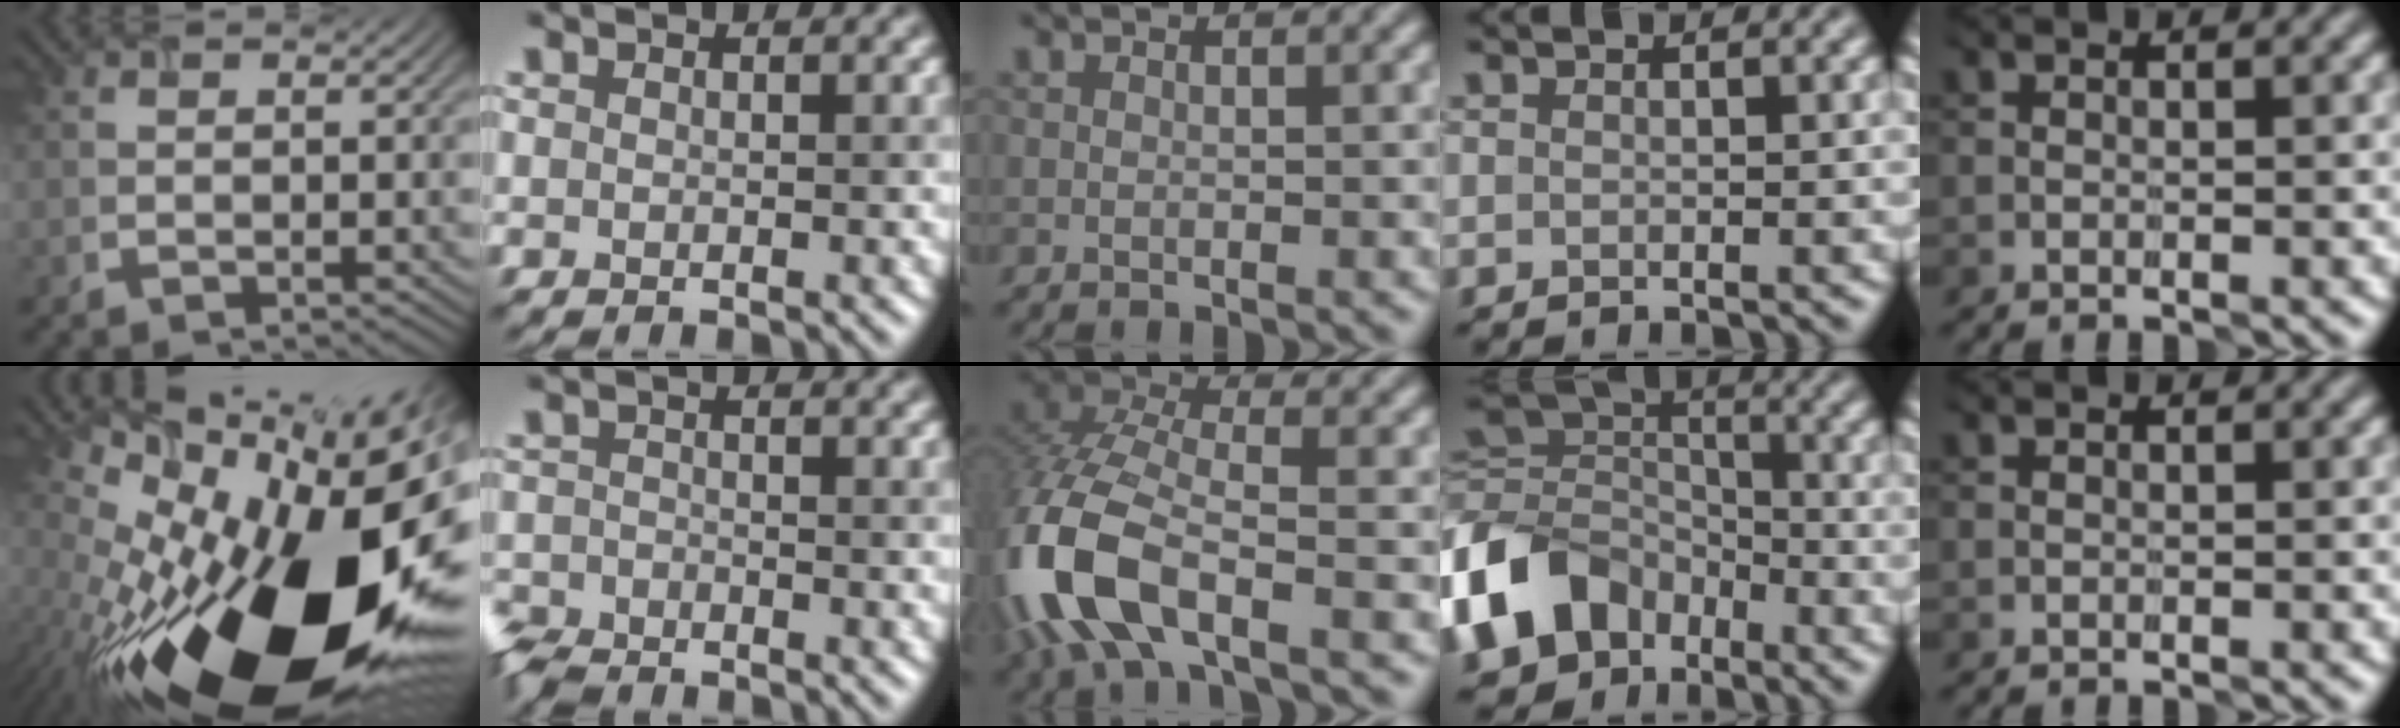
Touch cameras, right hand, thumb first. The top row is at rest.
{"thumb": {"total": 21.5, "force": [-3.7, 10.9, 18.1], "torque": [-0.309, -0.055, -0.058]}, "index": {"total": 3.2, "force": [-2.9, 0.9, 0.7], "torque": [-0.016, -0.006, -0.070]}, "middle": {"total": 10.1, "force": [-4.6, 4.8, 7.6], "torque": [-0.189, -0.006, -0.101]}, "ring": {"total": 9.5, "force": [-4.0, 7.3, 4.6], "torque": [-0.114, 0.002, -0.095]}}